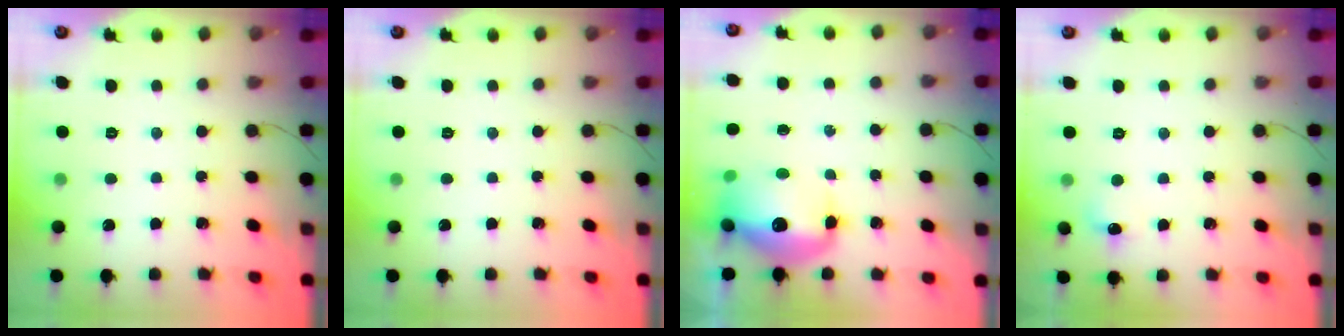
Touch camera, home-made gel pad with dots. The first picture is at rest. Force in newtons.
{"total": 0.0}
{"total": 14.6, "press": 14.3, "slide": 3.2}
{"total": 5.9, "press": 5.7, "slide": 1.5}